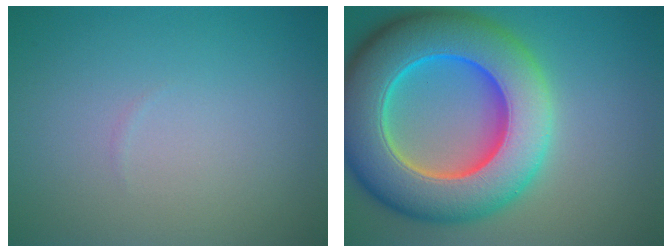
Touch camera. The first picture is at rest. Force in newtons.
{"total": 14.0, "press": 13.9, "slide": 0.5}